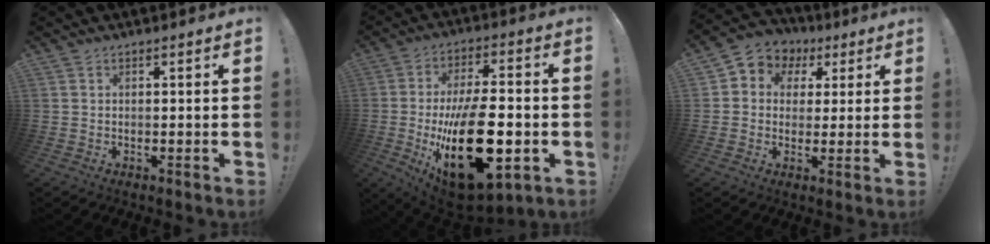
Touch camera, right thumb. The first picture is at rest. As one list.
[{"total": 28.0, "force": [-5.5, 13.2, 24.1], "torque": [-0.412, 0.014, -0.074]}, {"total": 6.0, "force": [1.2, 5.7, 1.5], "torque": [-0.021, -0.005, 0.026]}]